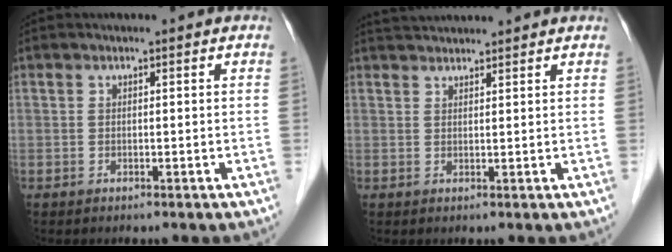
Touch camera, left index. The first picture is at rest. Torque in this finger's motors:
{"motor_torque": [0.09, 0.02, 0.09, 0.01]}